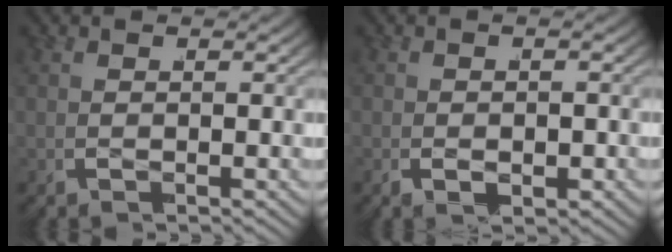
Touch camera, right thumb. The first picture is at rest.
{"total": 1.6, "force": [-0.8, 1.0, 1.0], "torque": [-0.017, -0.004, -0.012]}